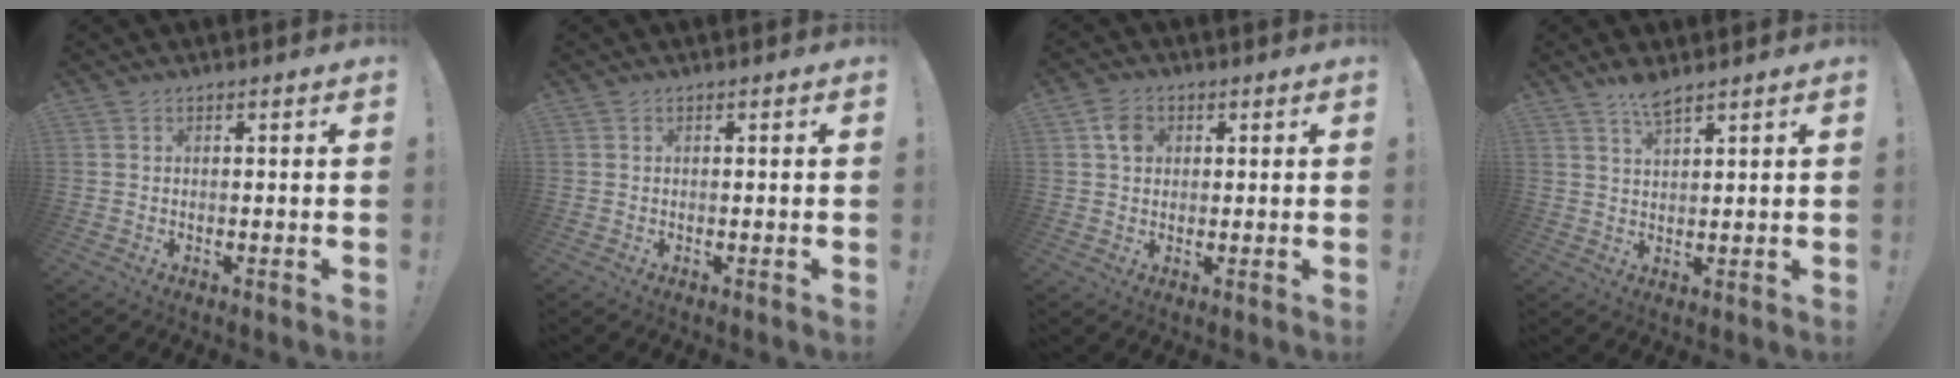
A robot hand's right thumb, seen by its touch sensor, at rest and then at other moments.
{"total": 0.0}
{"total": 4.9, "force": [1.6, 4.0, 2.3], "torque": [-0.029, 0.004, 0.028]}
{"total": 4.7, "force": [3.8, 0.8, 2.6], "torque": [-0.047, -0.022, 0.066]}